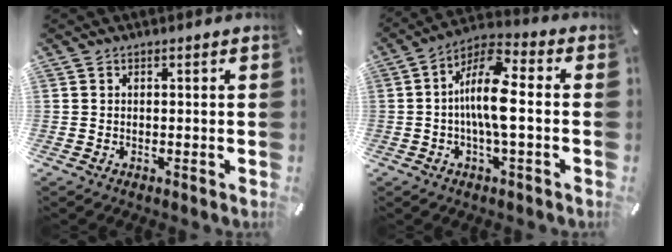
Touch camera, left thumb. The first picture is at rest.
{"total": 12.4, "force": [-0.9, 4.0, 11.7], "torque": [-0.234, -0.006, -0.020]}